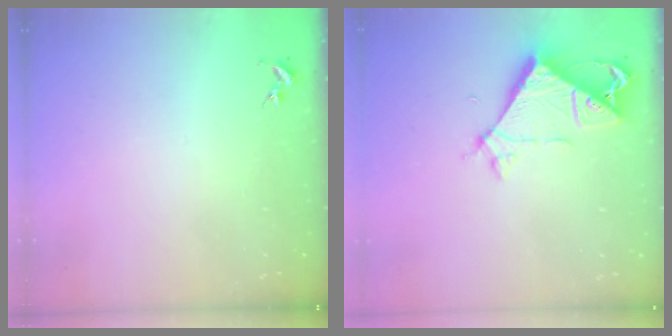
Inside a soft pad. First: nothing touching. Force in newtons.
{"total": 6.8, "press": 6.8, "slide": 0.6}